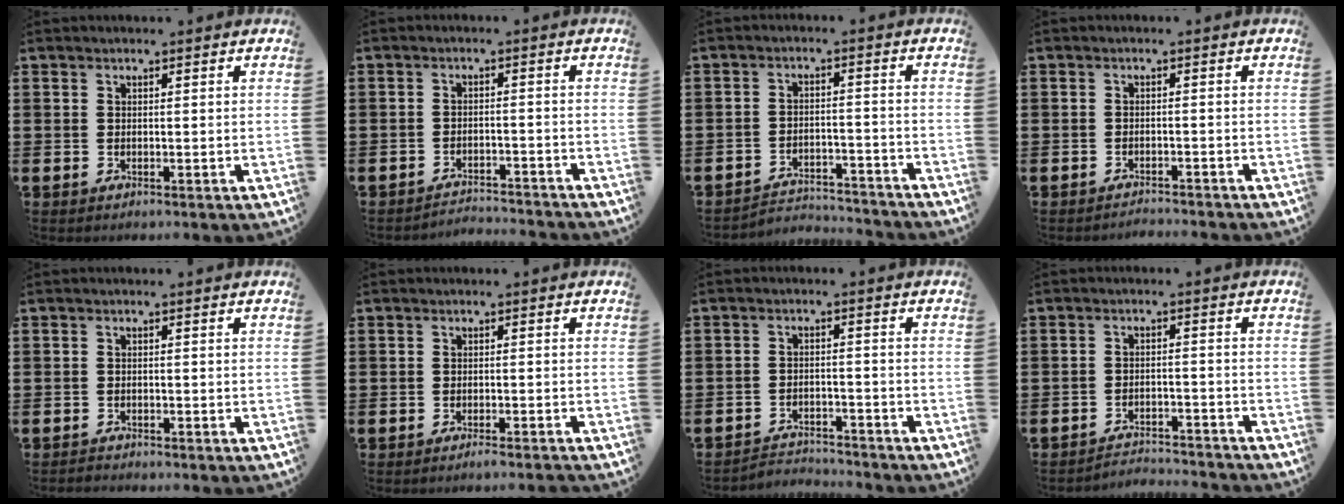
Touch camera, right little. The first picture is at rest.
{"total": 2.4, "force": [-2.4, -0.1, -0.2], "torque": [-0.002, 0.004, -0.053]}
{"total": 3.4, "force": [-3.4, 0.3, 0.0], "torque": [-0.007, 0.003, -0.074]}
{"total": 1.3, "force": [-1.3, -0.2, -0.1], "torque": [-0.001, 0.004, -0.028]}
{"total": 0.8, "force": [-0.8, 0.1, -0.1], "torque": [-0.001, 0.000, -0.018]}
{"total": 1.1, "force": [-1.0, -0.1, 0.5], "torque": [-0.007, -0.002, -0.019]}
{"total": 2.9, "force": [-2.9, 0.2, -0.2], "torque": [-0.003, 0.001, -0.064]}
{"total": 2.8, "force": [-2.8, 0.0, -0.2], "torque": [-0.004, 0.004, -0.062]}